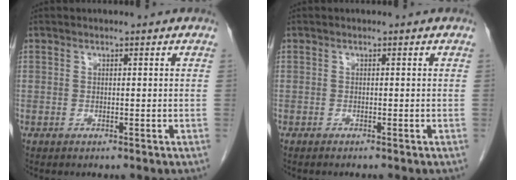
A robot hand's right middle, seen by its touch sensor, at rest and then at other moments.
{"total": 0.7, "force": [-0.6, 0.0, 0.4], "torque": [-0.006, -0.001, -0.007]}